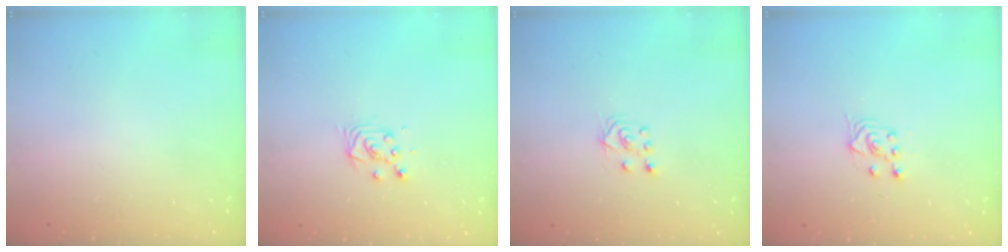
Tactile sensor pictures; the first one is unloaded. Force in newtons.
{"total": 4.6, "press": 4.6, "slide": 0.5}
{"total": 3.9, "press": 3.8, "slide": 0.7}
{"total": 3.8, "press": 3.6, "slide": 1.4}